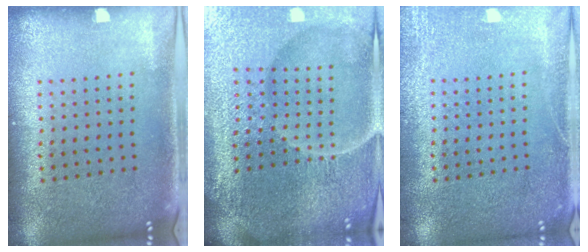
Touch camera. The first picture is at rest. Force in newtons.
{"total": 6.2, "press": 5.6, "slide": 2.6}
{"total": 2.5, "press": 2.4, "slide": 0.3}